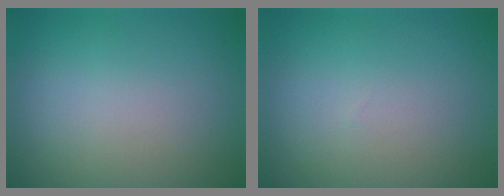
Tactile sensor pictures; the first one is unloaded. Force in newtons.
{"total": 0.0}